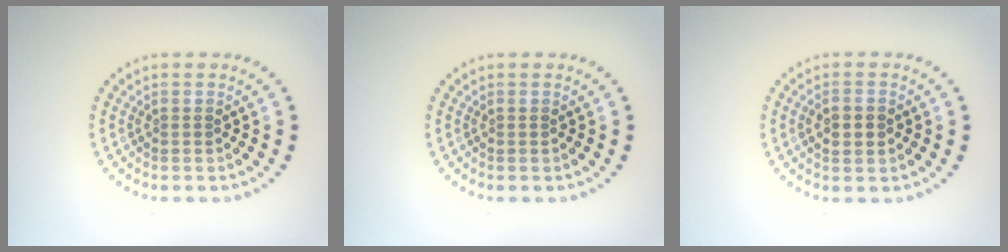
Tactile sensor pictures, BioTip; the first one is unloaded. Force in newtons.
{"total": 0.0}
{"total": 2.1, "press": 2.1, "slide": 0.2}